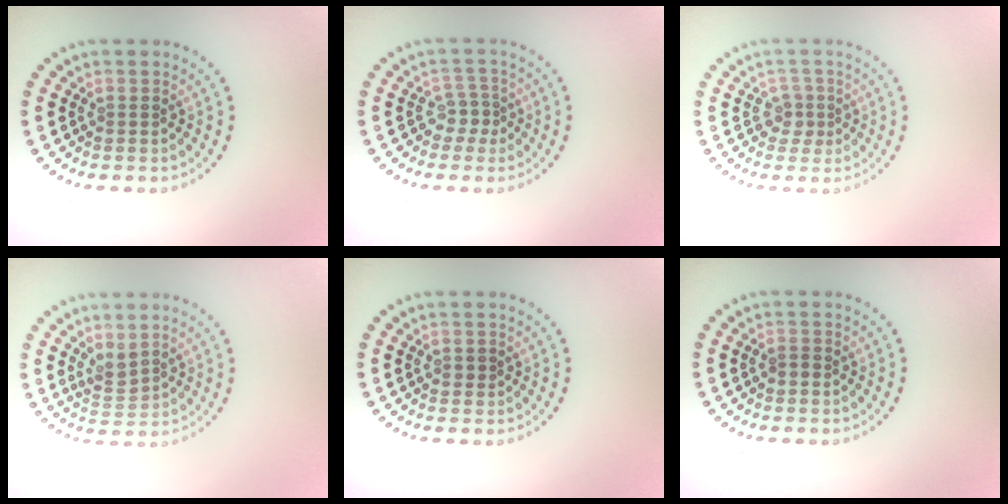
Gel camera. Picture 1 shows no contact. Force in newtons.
{"total": 1.8, "press": 1.3, "slide": 1.3}
{"total": 1.7, "press": 1.3, "slide": 1.2}
{"total": 1.7, "press": 1.4, "slide": 1.0}
{"total": 0.7, "press": 0.6, "slide": 0.1}
{"total": 0.7, "press": 0.7, "slide": 0.3}